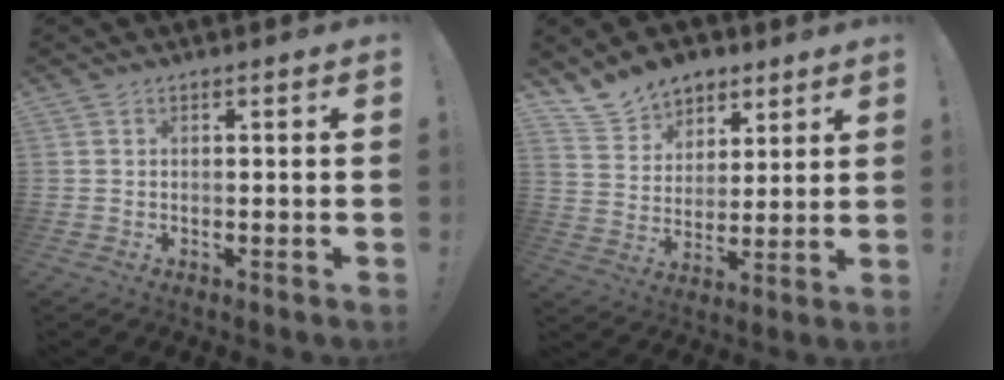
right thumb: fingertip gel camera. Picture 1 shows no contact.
{"total": 12.3, "force": [9.2, 7.8, 2.6], "torque": [-0.052, -0.063, 0.181]}